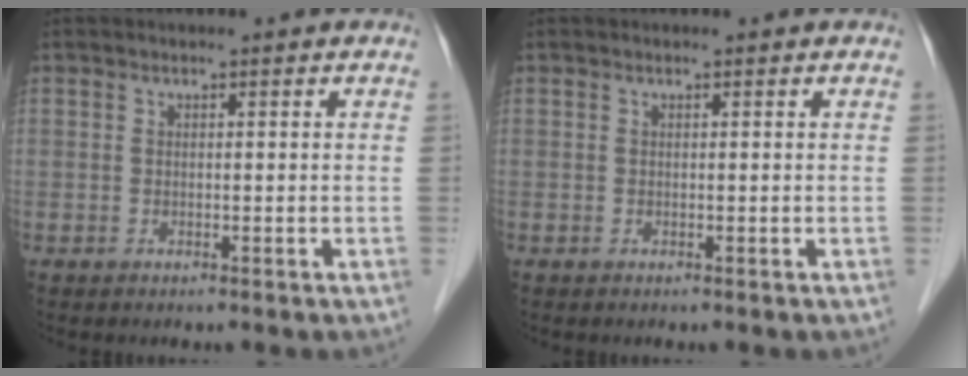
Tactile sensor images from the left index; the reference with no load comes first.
{"total": 0.0}